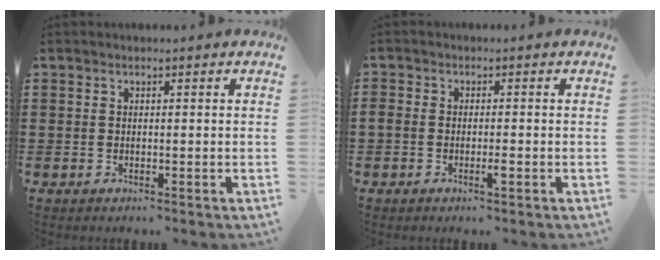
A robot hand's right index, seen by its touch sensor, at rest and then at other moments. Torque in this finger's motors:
{"motor_torque": [2.00, 0.14, 0.38, 0.11]}